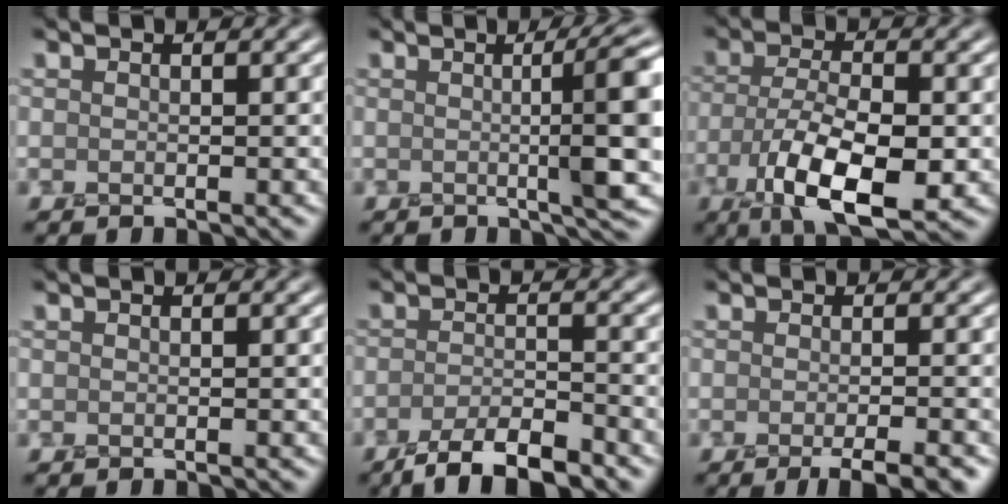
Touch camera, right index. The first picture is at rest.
{"total": 7.5, "force": [0.3, 1.4, 7.4], "torque": [-0.083, 0.009, 0.006]}
{"total": 8.5, "force": [-3.5, 3.5, 6.9], "torque": [-0.135, -0.012, -0.063]}
{"total": 0.0}
{"total": 4.7, "force": [-3.7, 1.0, 2.7], "torque": [-0.047, 0.000, -0.069]}
{"total": 3.5, "force": [-1.6, 0.6, 3.0], "torque": [-0.029, -0.003, -0.026]}